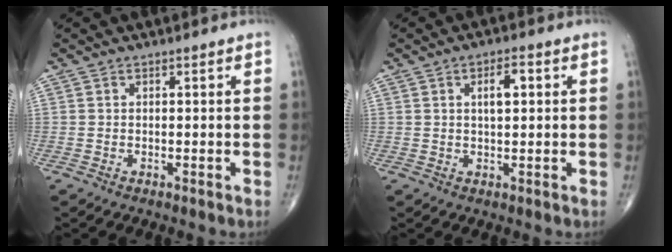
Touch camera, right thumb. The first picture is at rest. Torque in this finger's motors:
{"motor_torque": [-0.39, 1.55, 0.45, 0.30, 0.00]}